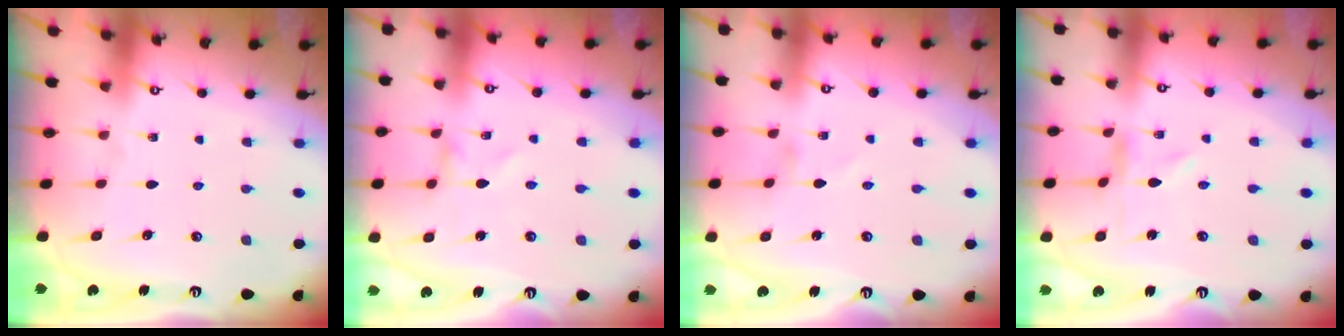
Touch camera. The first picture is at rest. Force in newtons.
{"total": 0.0}
{"total": 0.7, "press": 0.6, "slide": 0.1}
{"total": 0.0}